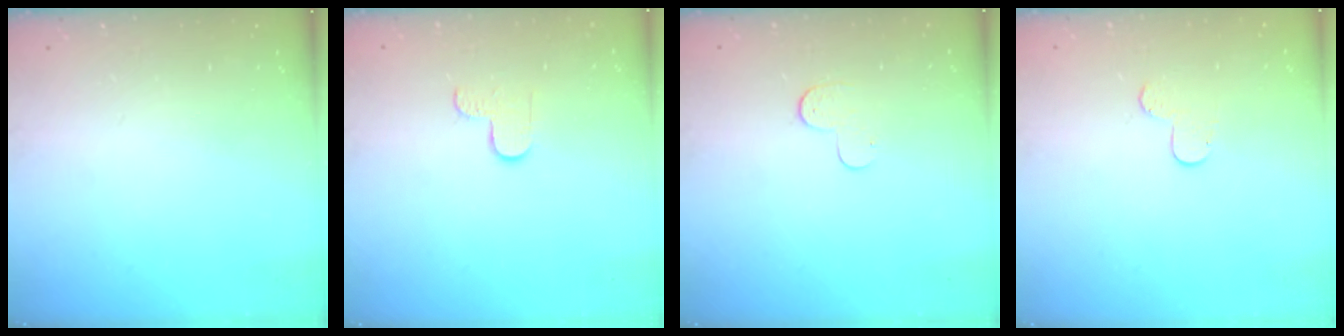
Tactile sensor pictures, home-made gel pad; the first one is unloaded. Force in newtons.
{"total": 2.9, "press": 2.9, "slide": 0.3}
{"total": 4.3, "press": 4.2, "slide": 0.4}
{"total": 5.7, "press": 5.7, "slide": 0.5}